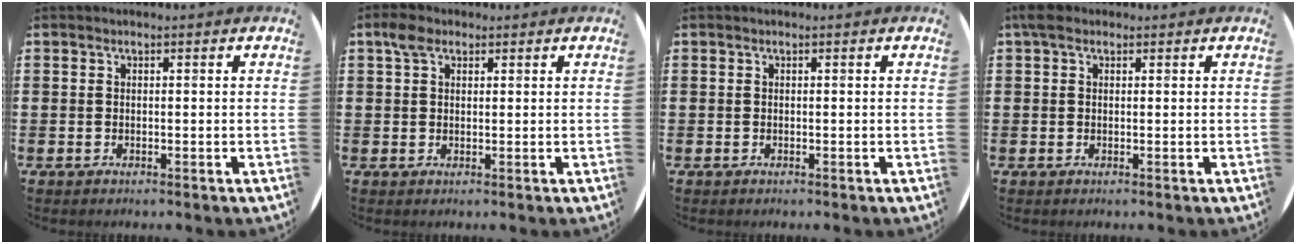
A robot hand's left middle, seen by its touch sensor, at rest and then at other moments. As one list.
[{"total": 2.6, "force": [1.7, 1.5, 1.2], "torque": [-0.019, 0.003, 0.031]}, {"total": 0.0}, {"total": 1.5, "force": [0.9, 0.9, 0.8], "torque": [-0.009, 0.005, 0.014]}]